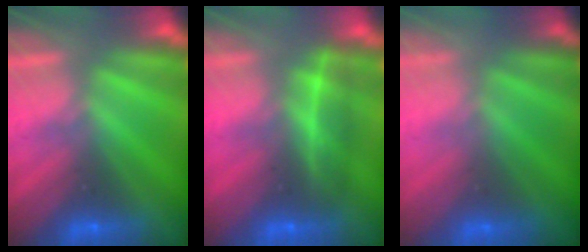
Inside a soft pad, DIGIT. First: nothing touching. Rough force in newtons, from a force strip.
{"total": 2.0}
{"total": 2.8}